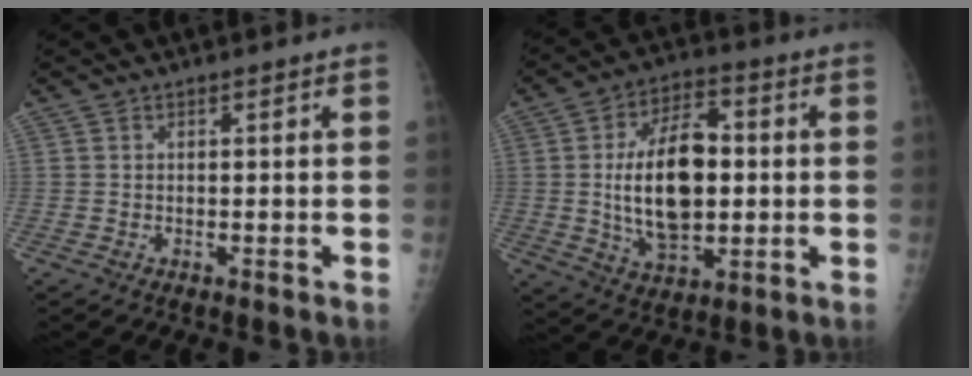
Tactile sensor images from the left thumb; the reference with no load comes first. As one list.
[{"total": 16.5, "force": [0.1, 9.3, 13.6], "torque": [-0.211, 0.006, 0.005]}]